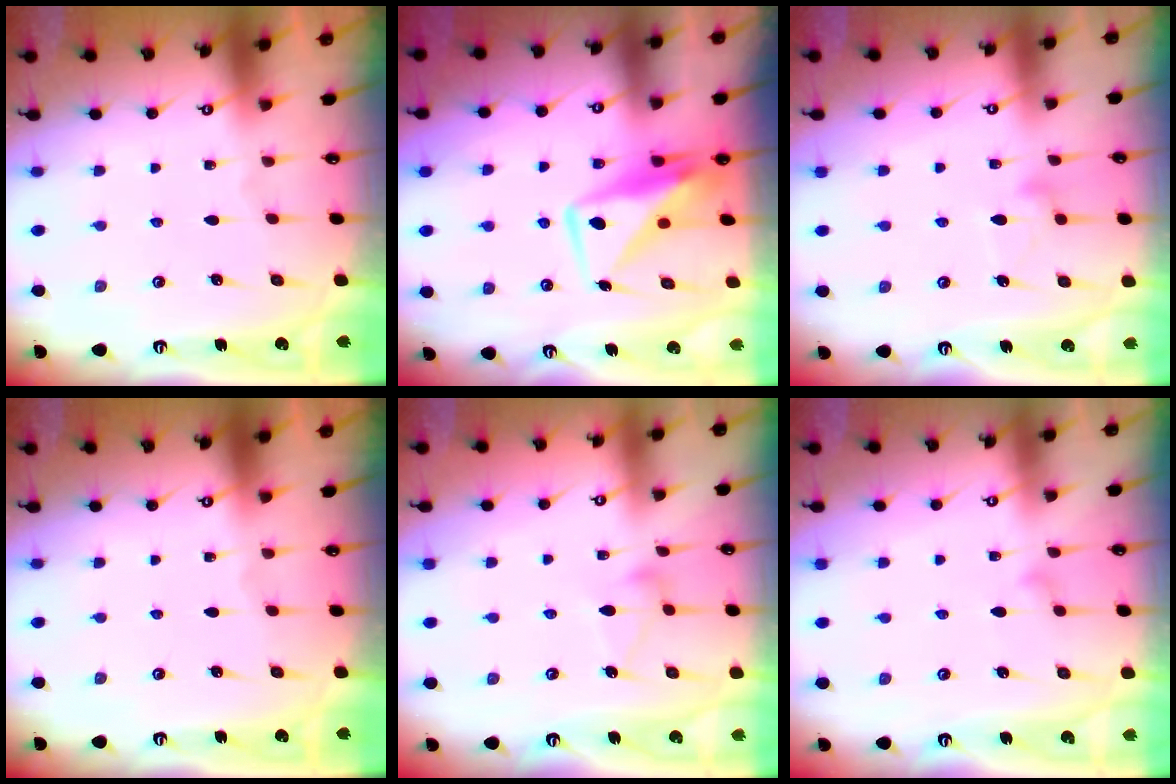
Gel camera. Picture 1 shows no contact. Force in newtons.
{"total": 10.4, "press": 10.4, "slide": 0.8}
{"total": 11.3, "press": 11.2, "slide": 0.6}
{"total": 0.0}
{"total": 6.7, "press": 6.7, "slide": 0.4}
{"total": 7.0, "press": 7.0, "slide": 0.4}